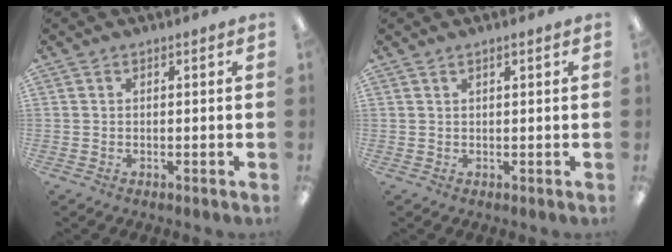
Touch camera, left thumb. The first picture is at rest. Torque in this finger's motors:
{"motor_torque": [-0.32, -0.06, -0.05, 0.05, 0.04]}